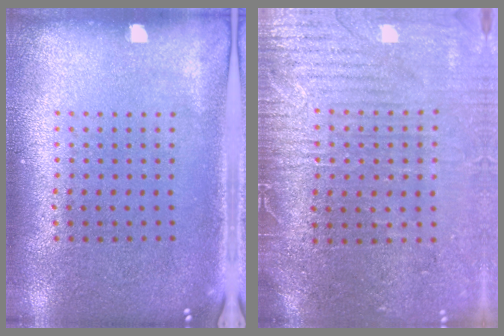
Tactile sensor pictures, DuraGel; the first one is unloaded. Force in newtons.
{"total": 3.7, "press": 3.4, "slide": 1.5}